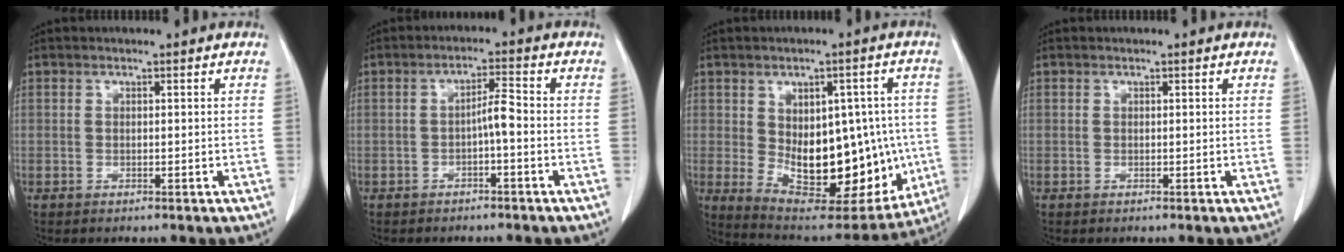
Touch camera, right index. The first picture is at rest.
{"total": 3.1, "force": [-0.9, 0.3, 3.0], "torque": [-0.049, 0.009, -0.015]}
{"total": 20.6, "force": [-2.1, 10.9, 17.4], "torque": [-0.261, 0.001, 0.003]}
{"total": 0.0}